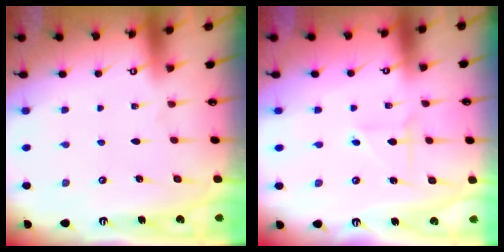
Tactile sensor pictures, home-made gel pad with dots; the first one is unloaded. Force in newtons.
{"total": 2.7, "press": 2.7, "slide": 0.1}